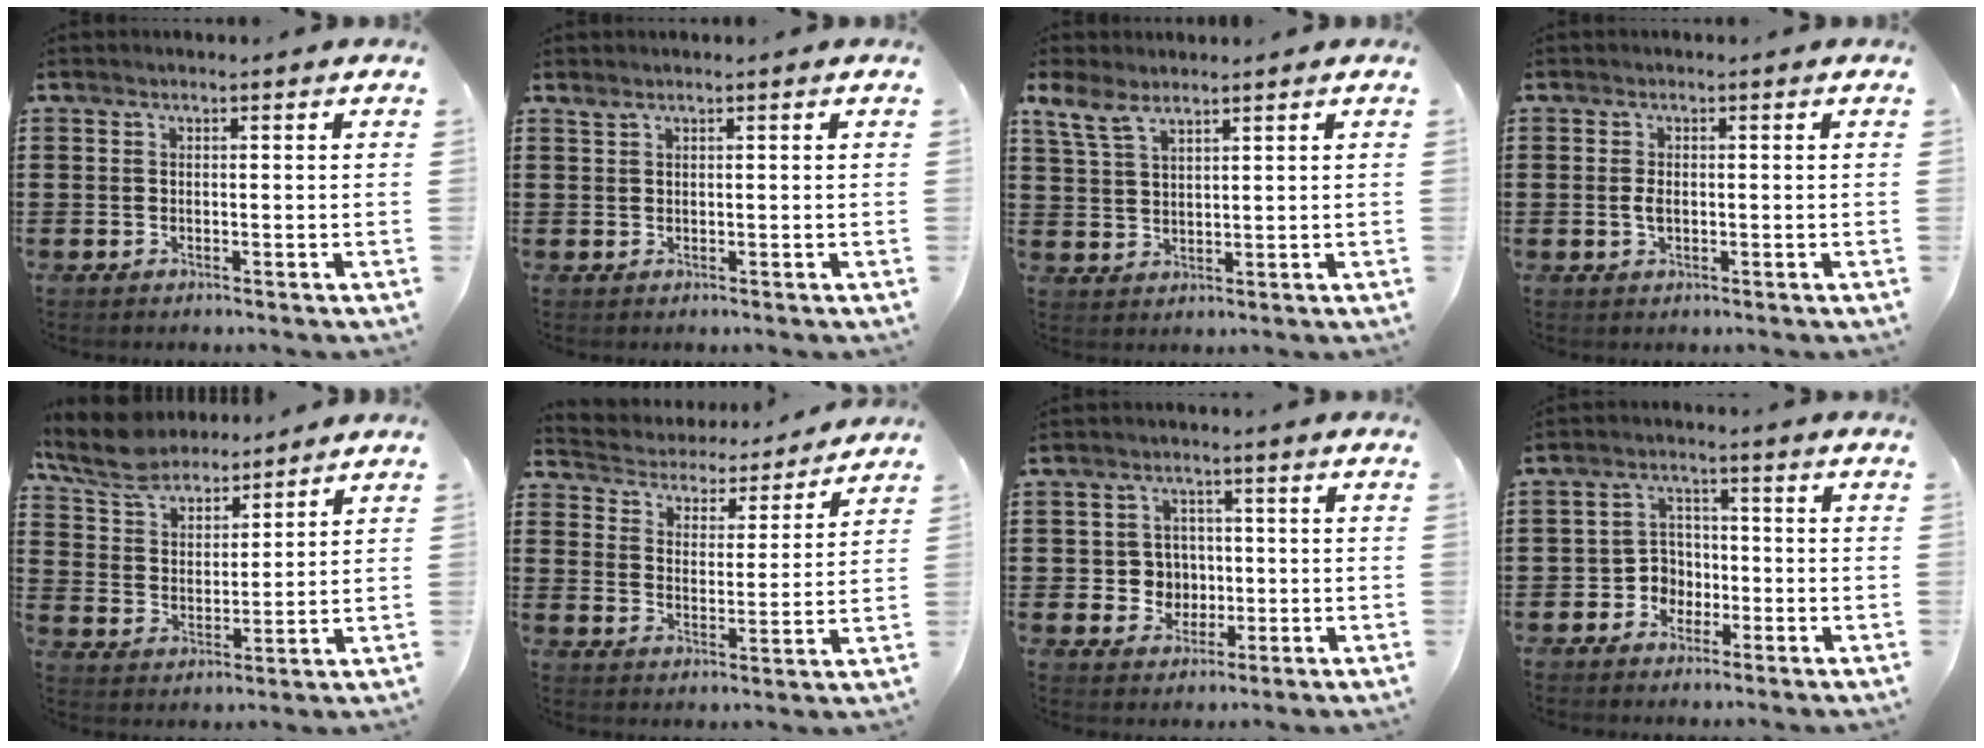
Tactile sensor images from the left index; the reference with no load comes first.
{"total": 0.6, "force": [0.4, 0.1, 0.3], "torque": [-0.008, 0.000, 0.009]}
{"total": 5.2, "force": [3.6, 2.1, 3.1], "torque": [-0.072, -0.001, 0.068]}
{"total": 1.9, "force": [-0.2, 0.9, 1.7], "torque": [-0.040, 0.000, -0.007]}
{"total": 8.0, "force": [7.1, 2.5, 2.8], "torque": [-0.086, -0.024, 0.127]}
{"total": 3.9, "force": [3.9, 0.3, -0.1], "torque": [-0.024, -0.034, 0.060]}
{"total": 4.4, "force": [-0.2, 4.2, 1.3], "torque": [-0.035, 0.008, -0.008]}
{"total": 3.9, "force": [-2.0, 3.2, 1.1], "torque": [-0.032, 0.008, -0.043]}